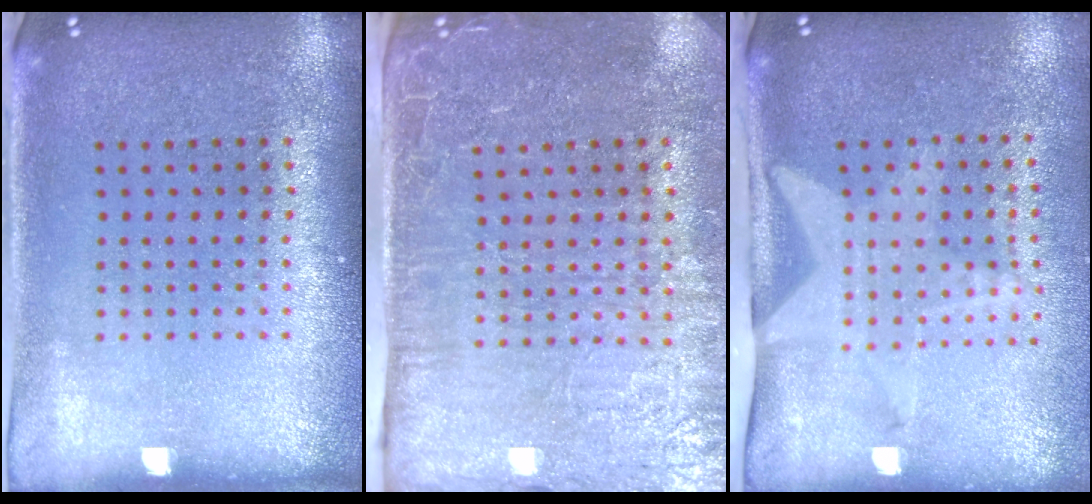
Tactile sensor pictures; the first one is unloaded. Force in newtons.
{"total": 4.5, "press": 3.9, "slide": 2.2}
{"total": 2.1, "press": 1.5, "slide": 1.4}